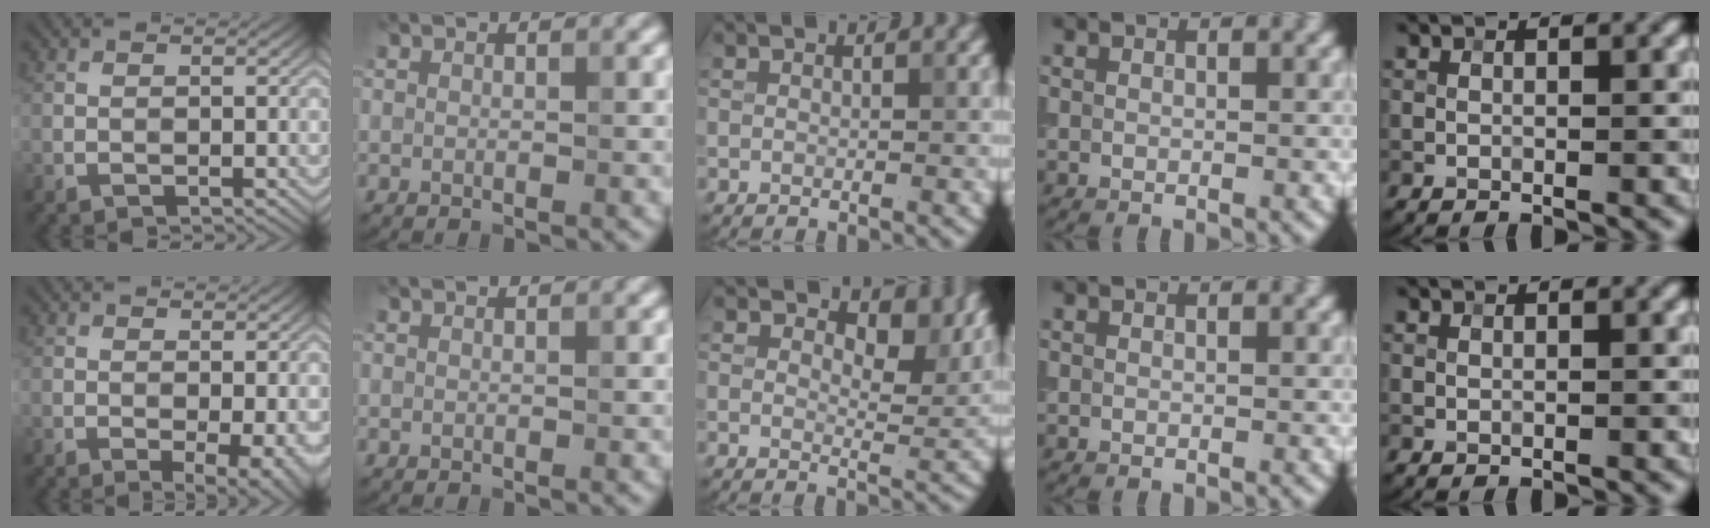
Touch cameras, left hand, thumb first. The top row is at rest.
{"thumb": {"total": 3.6, "force": [-1.0, 1.2, 3.3], "torque": [-0.049, -0.008, -0.012]}, "middle": {"total": 5.6, "force": [3.1, 2.8, 3.8], "torque": [-0.051, -0.008, 0.037]}}